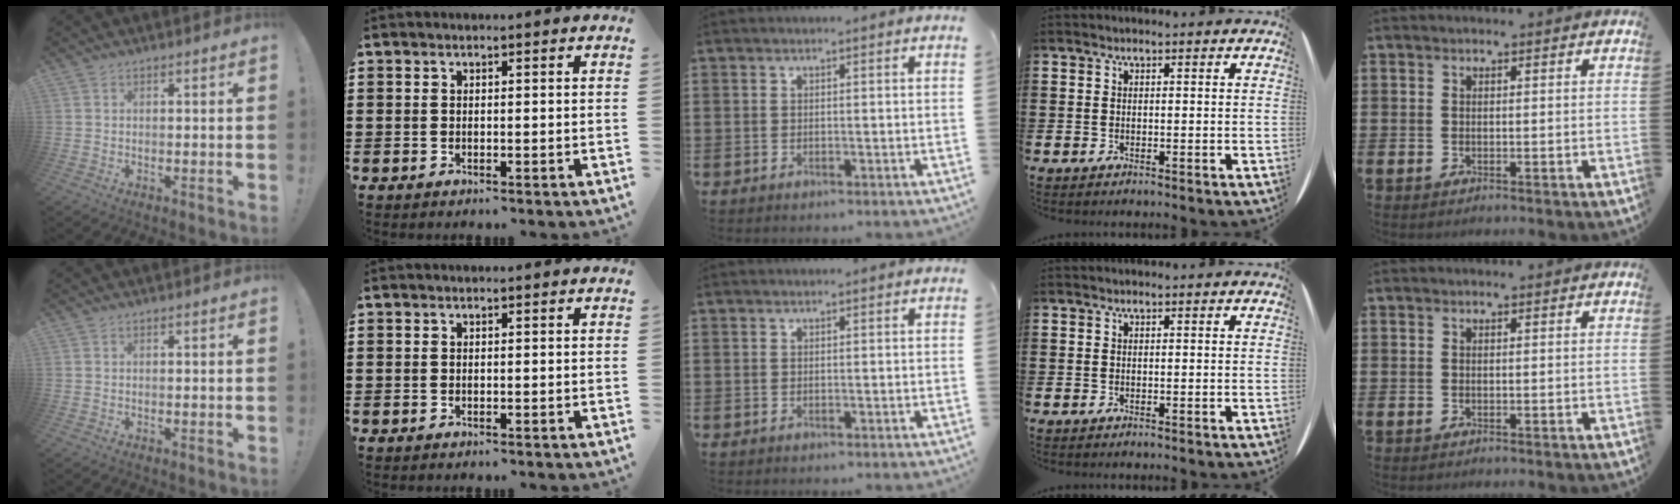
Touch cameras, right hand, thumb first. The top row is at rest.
{}